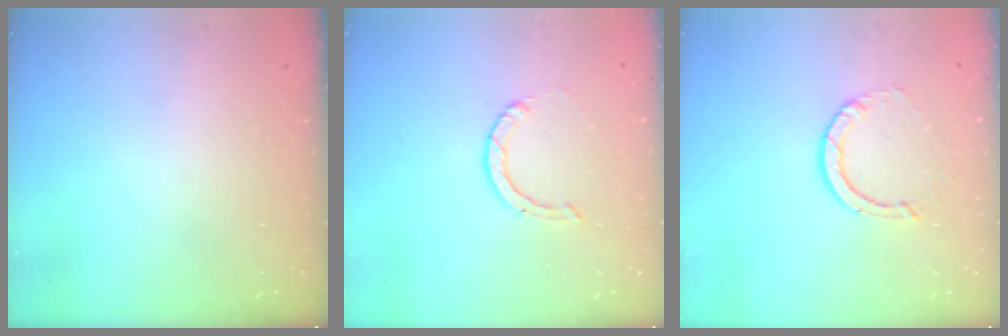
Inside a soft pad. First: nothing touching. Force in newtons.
{"total": 0.9, "press": 0.9, "slide": 0.1}
{"total": 2.9, "press": 2.9, "slide": 0.2}